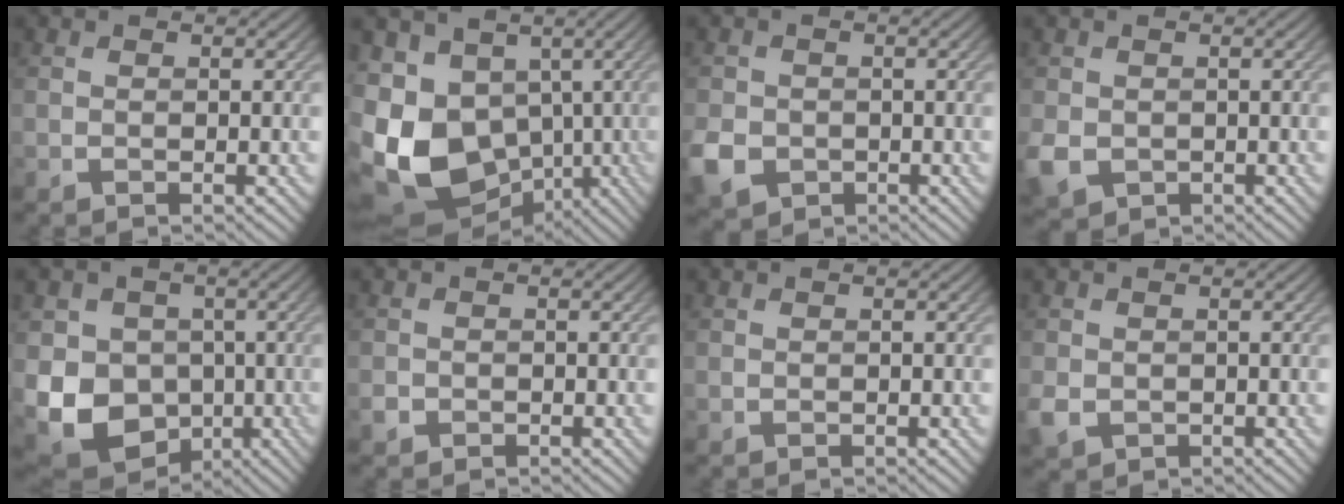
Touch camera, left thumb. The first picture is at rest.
{"total": 16.6, "force": [-3.9, 12.3, 10.4], "torque": [-0.261, -0.029, -0.060]}
{"total": 4.9, "force": [-1.7, 4.0, 2.2], "torque": [-0.061, -0.013, -0.043]}
{"total": 3.7, "force": [-0.7, 3.1, 1.8], "torque": [-0.053, -0.014, -0.014]}
{"total": 13.3, "force": [-2.9, 11.2, 6.5], "torque": [-0.164, -0.027, -0.066]}
{"total": 1.1, "force": [-0.5, 1.0, 0.3], "torque": [-0.006, -0.005, -0.013]}
{"total": 0.0}
{"total": 2.4, "force": [-0.3, 2.1, 1.2], "torque": [-0.035, -0.009, -0.005]}